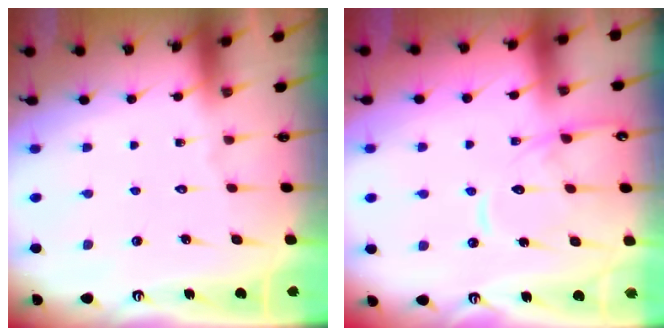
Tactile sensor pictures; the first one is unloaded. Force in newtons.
{"total": 13.6, "press": 13.6, "slide": 1.3}